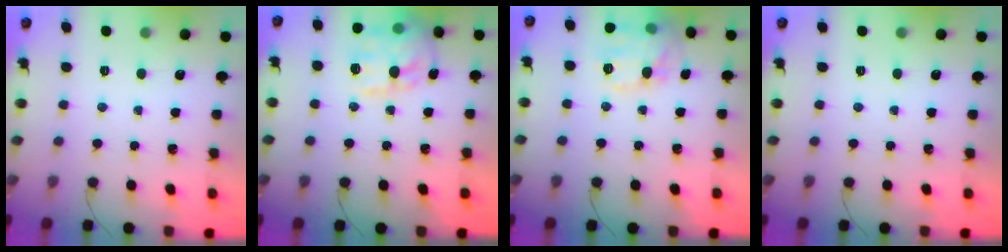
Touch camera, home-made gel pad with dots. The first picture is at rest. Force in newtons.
{"total": 16.9, "press": 16.8, "slide": 1.2}
{"total": 14.4, "press": 14.4, "slide": 0.4}
{"total": 0.0}